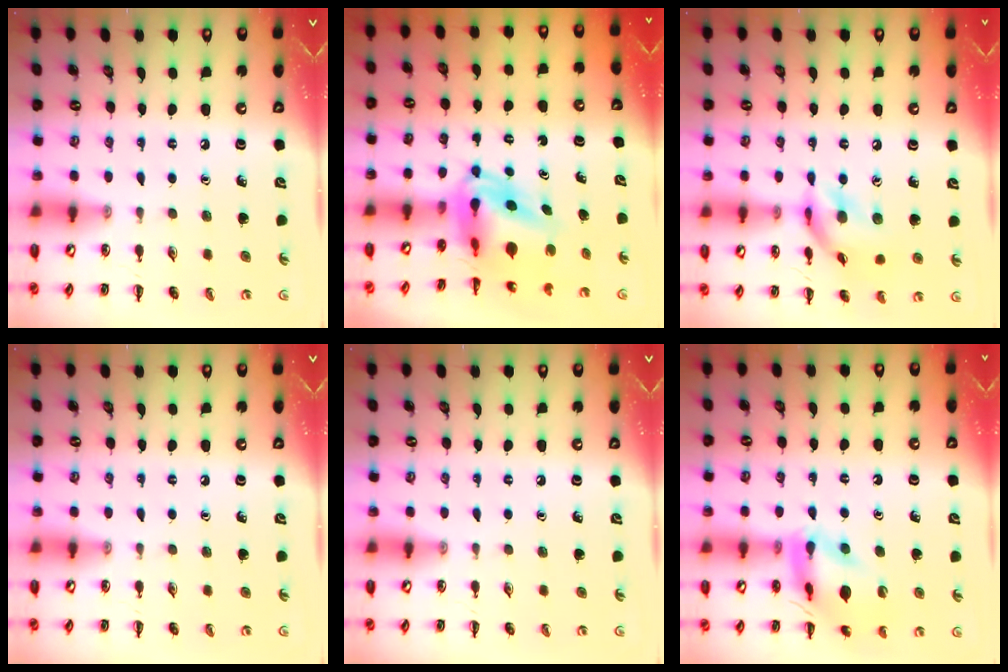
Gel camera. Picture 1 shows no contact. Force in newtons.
{"total": 6.7, "press": 6.3, "slide": 2.2}
{"total": 13.2, "press": 13.0, "slide": 2.0}
{"total": 0.0}
{"total": 0.0}
{"total": 14.2, "press": 14.0, "slide": 1.8}